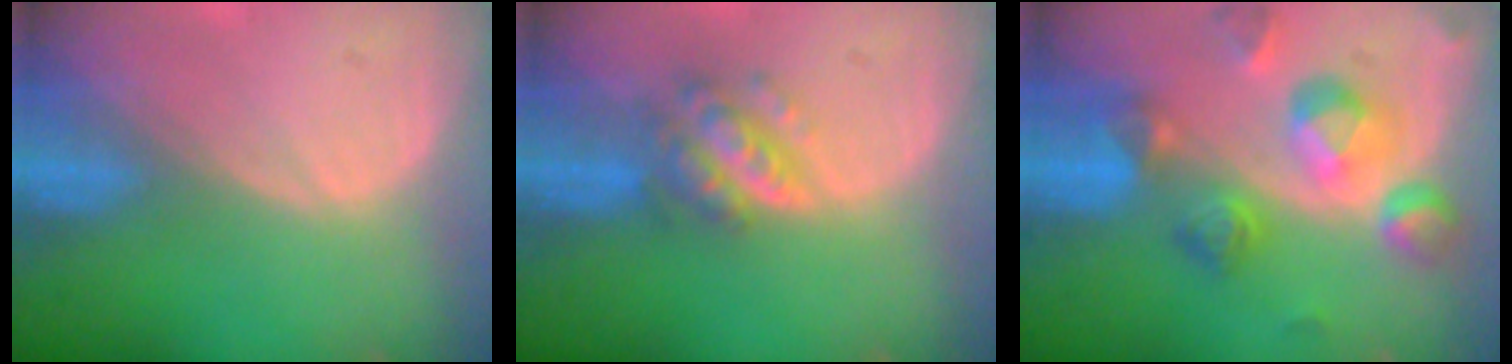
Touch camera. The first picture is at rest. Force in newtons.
{"total": 6.0, "press": 5.3, "slide": 2.8}
{"total": 10.5, "press": 9.4, "slide": 4.8}